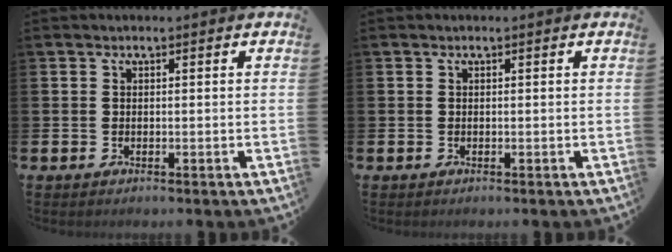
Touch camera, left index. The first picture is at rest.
{"total": 0.0}